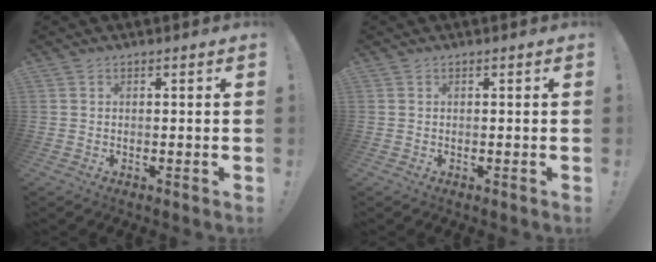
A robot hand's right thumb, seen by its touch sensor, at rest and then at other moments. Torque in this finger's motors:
{"motor_torque": [0.00, 0.00, 0.00, 0.00, 0.00]}